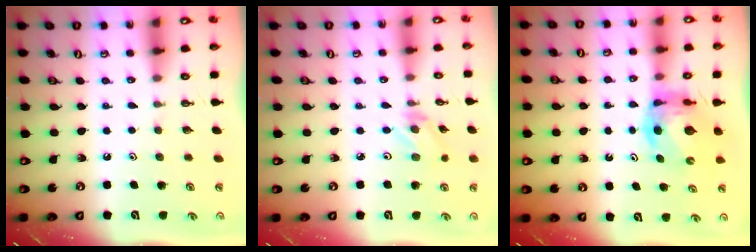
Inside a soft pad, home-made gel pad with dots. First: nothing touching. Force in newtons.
{"total": 3.2, "press": 3.1, "slide": 0.4}
{"total": 6.9, "press": 6.9, "slide": 0.6}